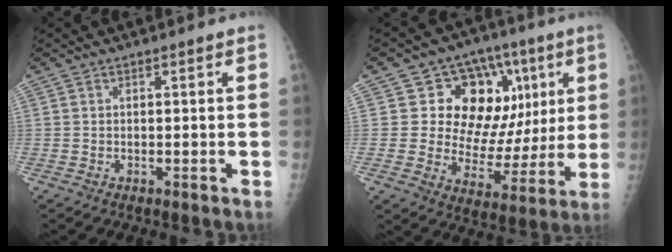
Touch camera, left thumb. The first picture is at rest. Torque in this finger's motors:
{"motor_torque": [0.21, 0.26, 0.63, -0.22, 0.08]}